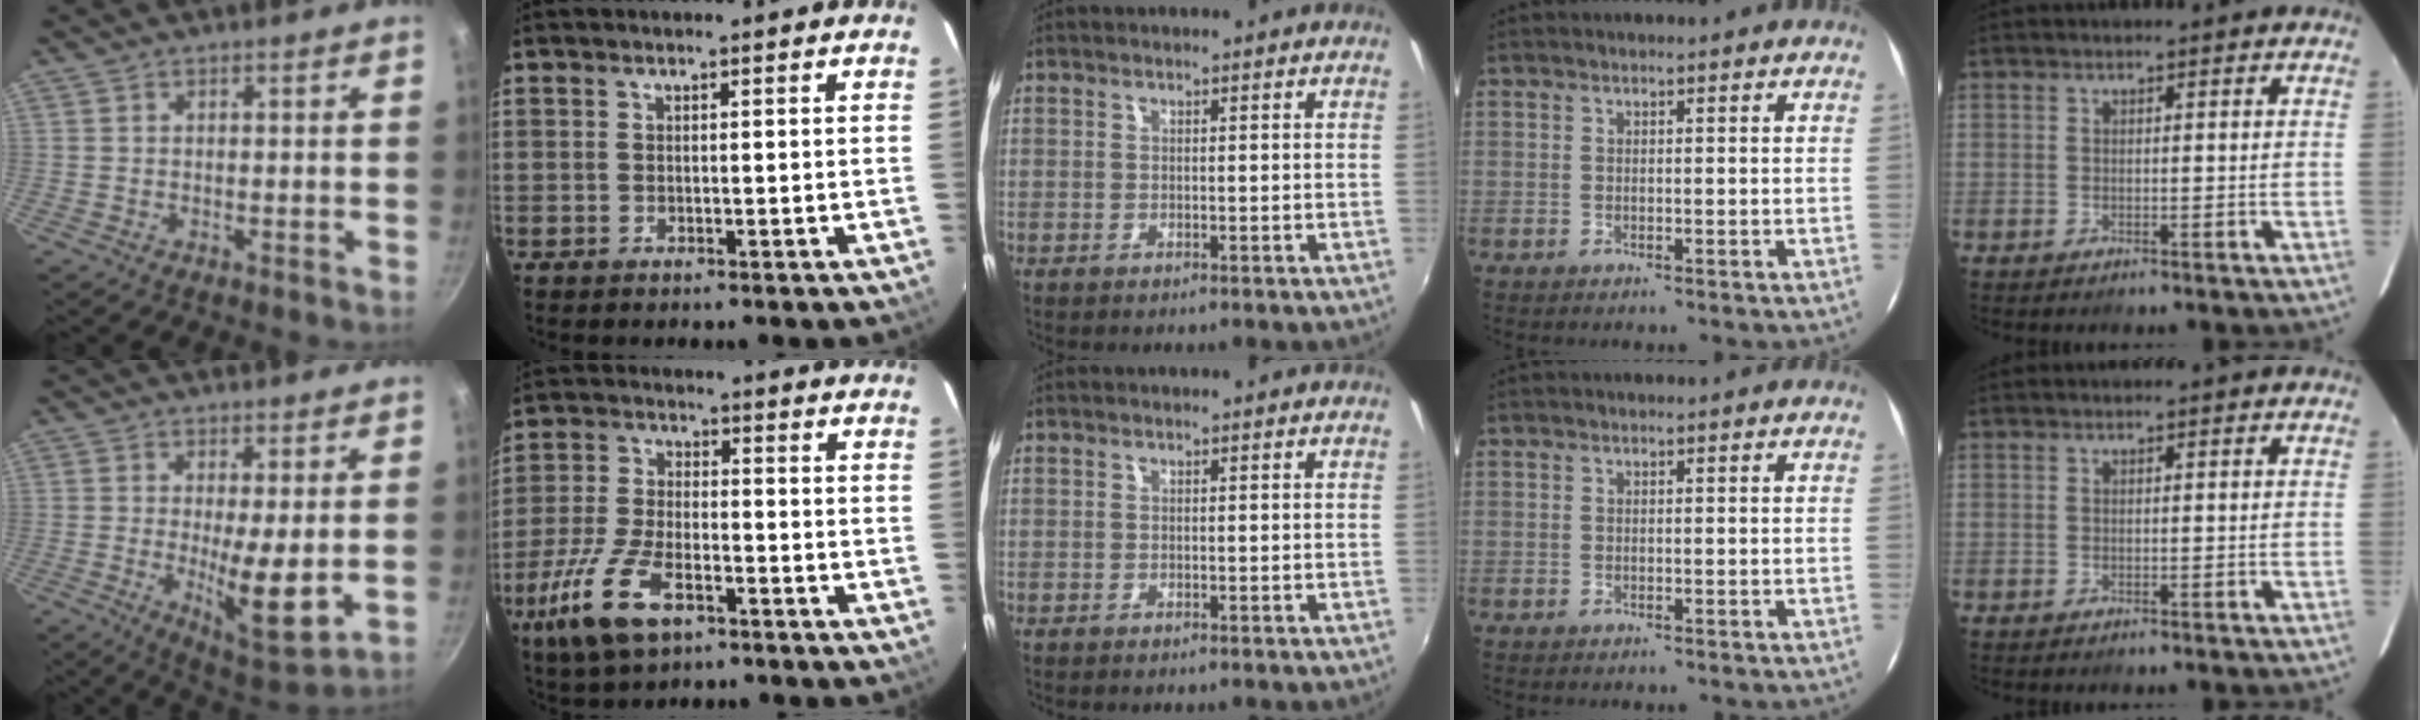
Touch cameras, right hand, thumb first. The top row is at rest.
{"thumb": {"total": 10.4, "force": [-0.1, 2.7, 10.0], "torque": [-0.156, -0.034, 0.007]}, "index": {"total": 13.3, "force": [-7.4, 5.6, 9.5], "torque": [-0.217, -0.019, -0.141]}}